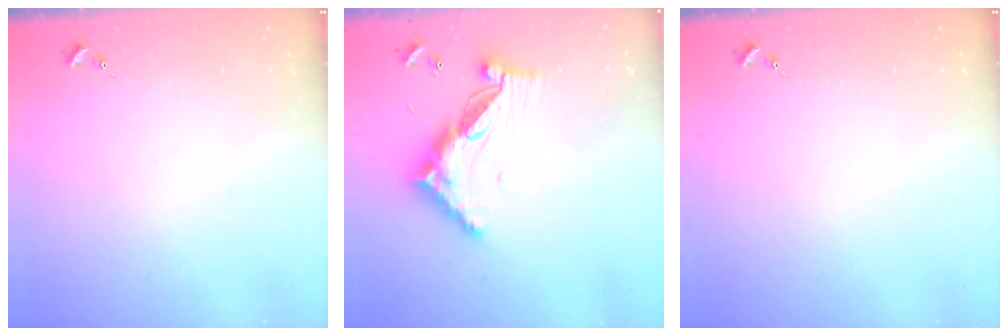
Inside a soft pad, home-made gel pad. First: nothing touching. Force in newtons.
{"total": 13.7, "press": 13.6, "slide": 1.0}
{"total": 0.0}